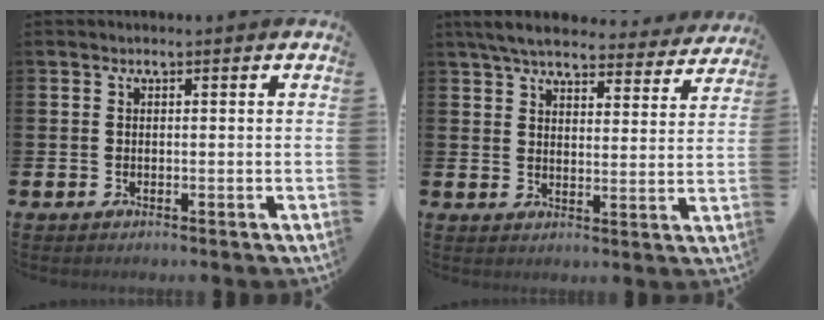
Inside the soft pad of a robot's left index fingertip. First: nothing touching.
{"total": 6.3, "force": [5.9, 1.3, 1.9], "torque": [-0.055, -0.031, 0.104]}